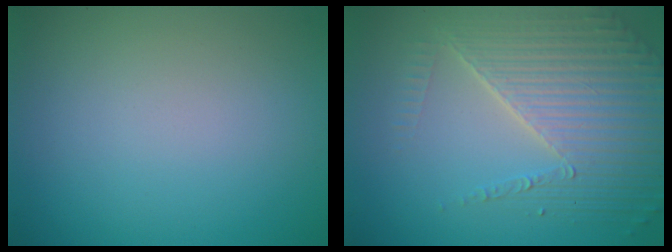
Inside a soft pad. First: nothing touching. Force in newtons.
{"total": 6.5, "press": 4.9, "slide": 4.3}